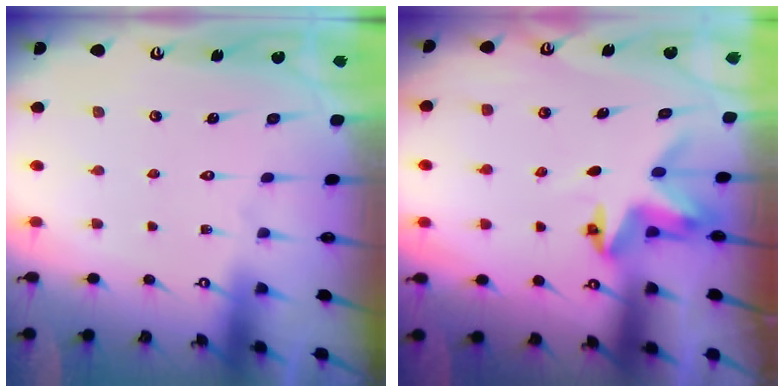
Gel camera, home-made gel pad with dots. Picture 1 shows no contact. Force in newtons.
{"total": 3.8, "press": 3.7, "slide": 0.4}